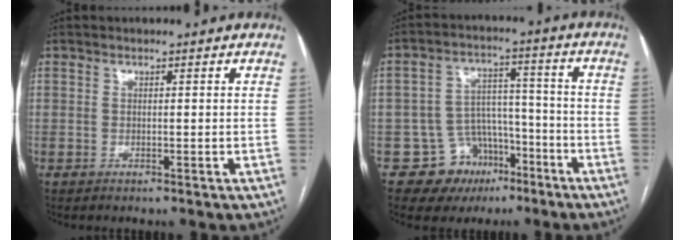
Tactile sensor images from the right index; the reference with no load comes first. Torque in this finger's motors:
{"motor_torque": [-0.26, -0.16, -0.60, -0.21]}